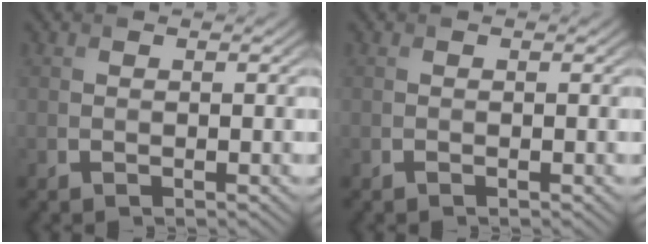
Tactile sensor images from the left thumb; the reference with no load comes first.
{"total": 0.0}